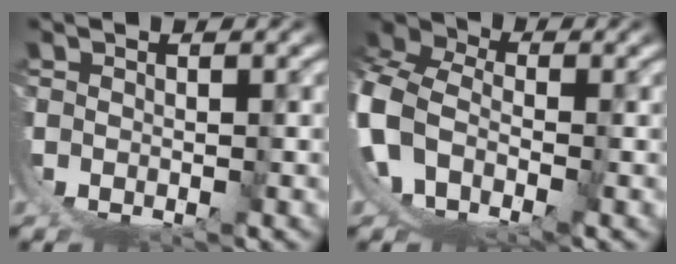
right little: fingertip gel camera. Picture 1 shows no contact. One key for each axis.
{"total": 10.9, "fx": -1.1, "fy": 8.6, "fz": 6.6, "tx": -0.162, "ty": -0.017, "tz": -0.028}